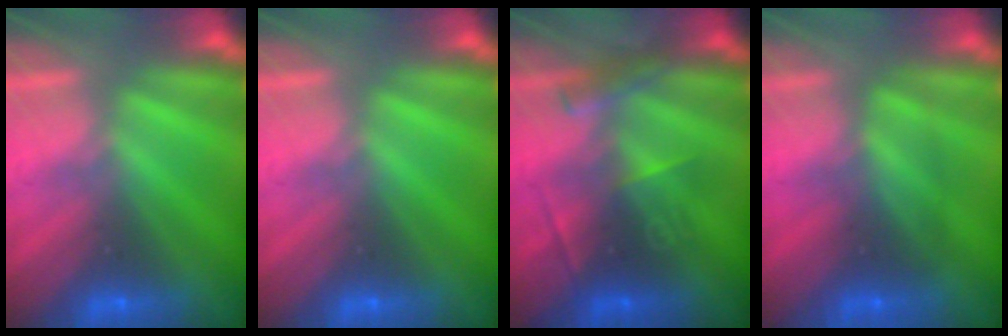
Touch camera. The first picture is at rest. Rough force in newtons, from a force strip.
{"total": 0.0}
{"total": 2.9}
{"total": 2.4}